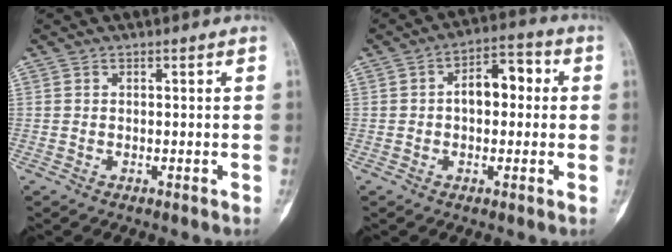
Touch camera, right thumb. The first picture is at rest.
{"total": 7.9, "force": [0.7, 4.7, 6.3], "torque": [-0.071, 0.028, 0.001]}